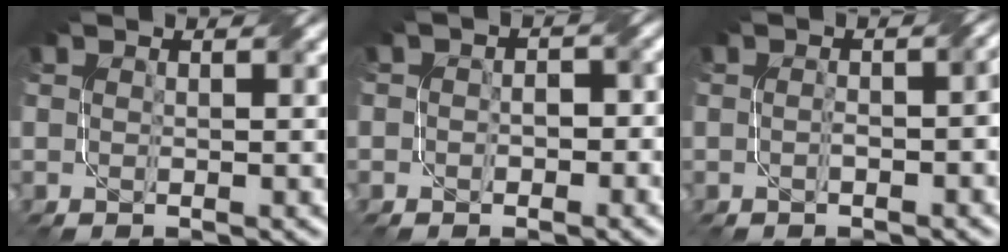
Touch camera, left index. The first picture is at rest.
{"total": 2.4, "force": [-0.3, 1.8, 1.6], "torque": [-0.008, 0.001, -0.010]}
{"total": 2.7, "force": [-0.5, 1.1, 2.4], "torque": [-0.027, 0.006, -0.007]}